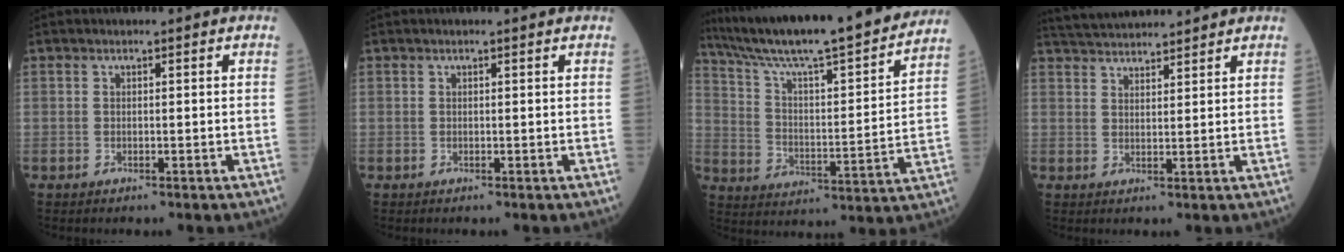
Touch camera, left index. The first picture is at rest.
{"total": 0.7, "force": [0.7, -0.1, 0.3], "torque": [-0.012, 0.002, 0.010]}
{"total": 25.5, "force": [22.2, 1.5, 12.5], "torque": [-0.210, -0.021, 0.328]}
{"total": 9.7, "force": [9.3, 0.8, 2.7], "torque": [-0.056, 0.033, 0.150]}